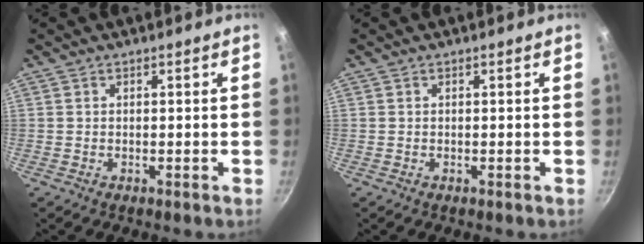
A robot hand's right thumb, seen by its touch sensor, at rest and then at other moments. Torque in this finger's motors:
{"motor_torque": [-0.06, 0.09, 0.00, 0.00, 0.00]}